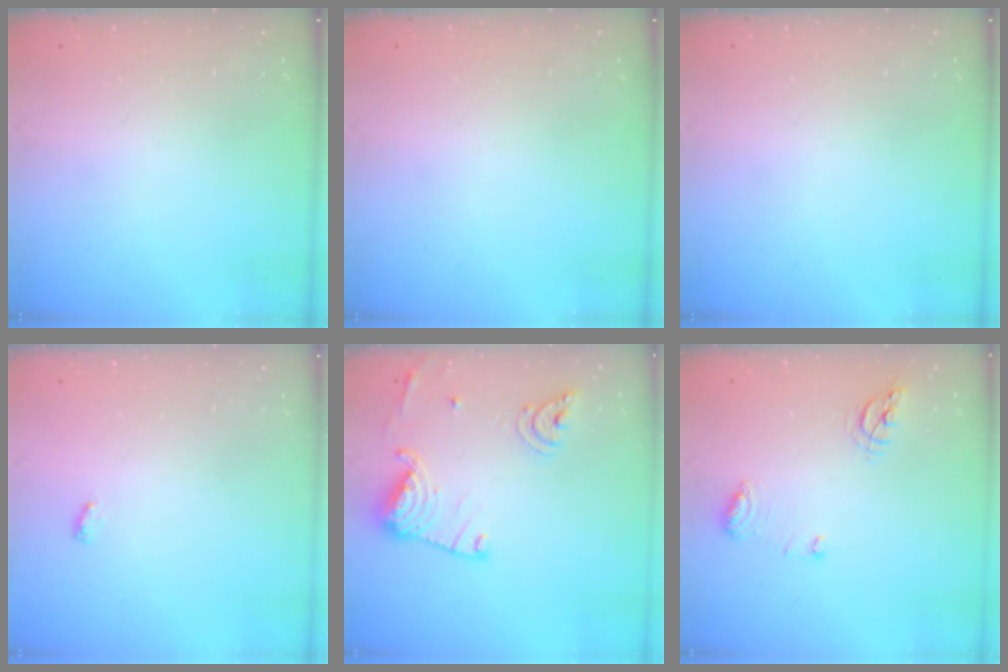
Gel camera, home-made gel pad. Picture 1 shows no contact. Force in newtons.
{"total": 0.0}
{"total": 0.0}
{"total": 6.4, "press": 3.3, "slide": 5.5}
{"total": 15.7, "press": 15.6, "slide": 1.6}
{"total": 8.1, "press": 8.1, "slide": 0.4}